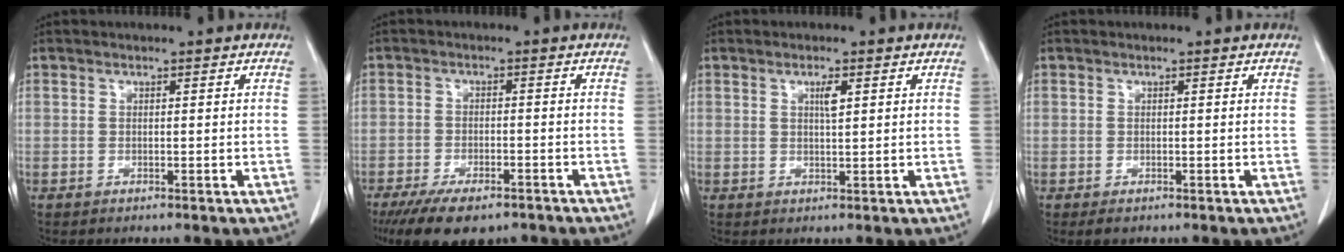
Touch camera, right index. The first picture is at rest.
{"total": 9.7, "force": [-7.1, 3.9, 5.4], "torque": [-0.085, -0.008, -0.108]}
{"total": 2.0, "force": [0.8, 0.2, 1.8], "torque": [-0.031, -0.001, 0.014]}
{"total": 1.1, "force": [-0.5, 0.9, 0.4], "torque": [-0.007, 0.003, -0.003]}